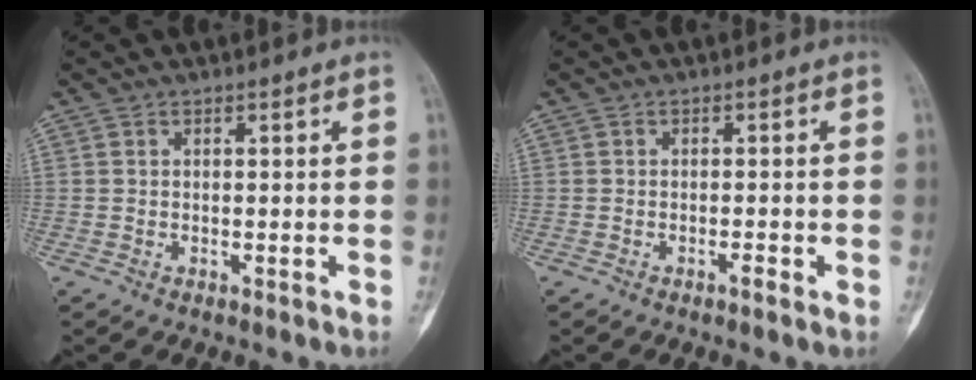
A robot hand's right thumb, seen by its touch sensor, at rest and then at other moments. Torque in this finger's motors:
{"motor_torque": [-0.21, 0.11, -0.06, -0.03, 0.03]}